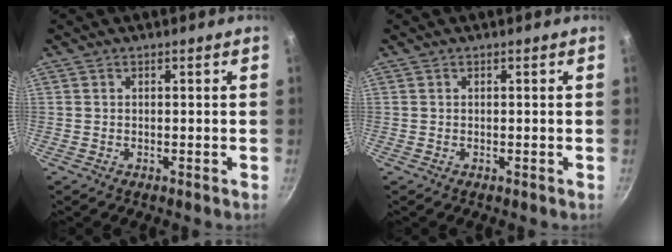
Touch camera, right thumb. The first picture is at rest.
{"total": 0.0}